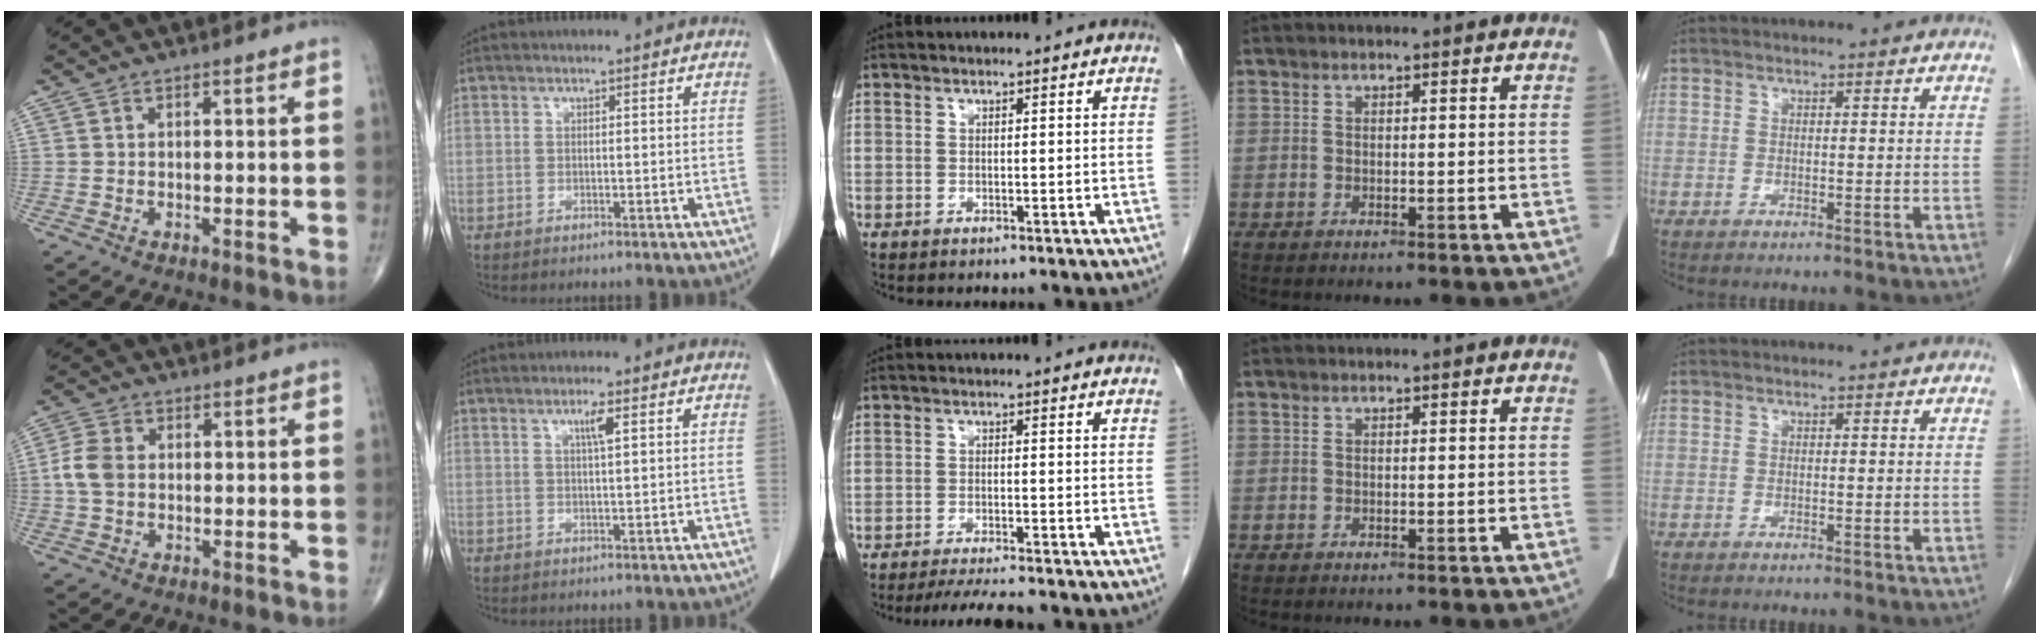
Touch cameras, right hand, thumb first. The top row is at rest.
{"thumb": {"total": 5.0, "force": [0.0, 3.6, 3.4], "torque": [-0.077, 0.009, -0.005]}, "index": {"total": 2.4, "force": [1.1, -0.1, 2.2], "torque": [-0.040, 0.001, 0.019]}, "middle": {"total": 5.2, "force": [-4.6, -0.2, 2.3], "torque": [-0.035, -0.018, -0.076]}}